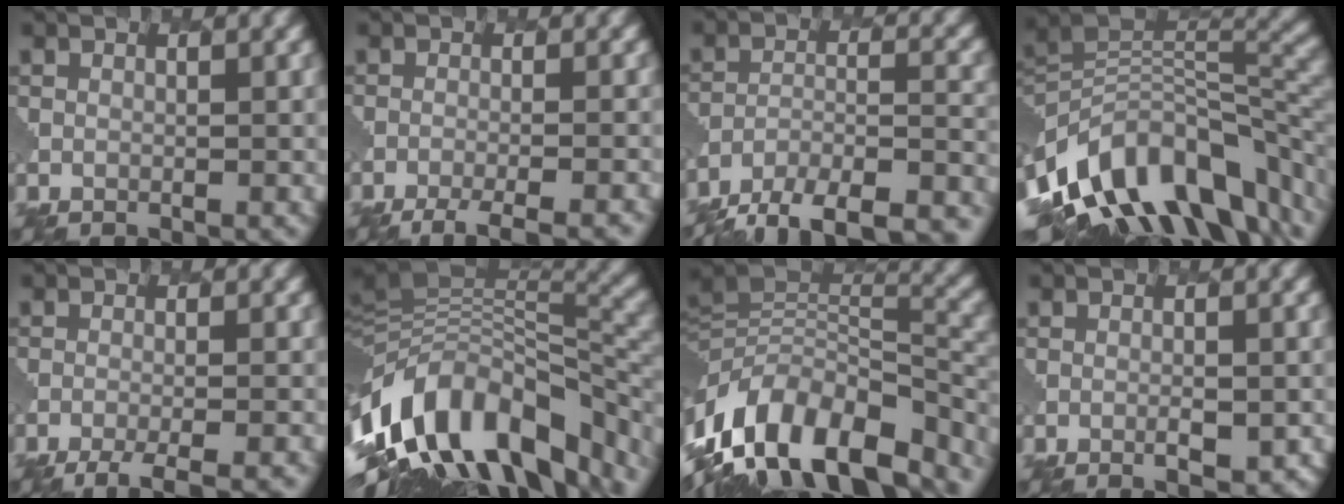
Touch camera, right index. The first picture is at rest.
{"total": 4.8, "force": [-4.0, 0.9, 2.6], "torque": [-0.033, -0.009, -0.066]}
{"total": 15.5, "force": [-14.0, 5.0, 4.5], "torque": [-0.055, 0.000, -0.181]}
{"total": 12.9, "force": [-6.2, 7.2, 8.8], "torque": [-0.156, 0.021, -0.118]}
{"total": 4.6, "force": [-3.5, 0.9, 2.8], "torque": [-0.034, -0.003, -0.060]}
{"total": 15.8, "force": [-5.5, 7.9, 12.5], "torque": [-0.215, 0.017, -0.102]}
{"total": 14.0, "force": [-7.4, 7.2, 9.4], "torque": [-0.181, 0.009, -0.128]}
{"total": 2.0, "force": [-0.7, 0.7, 1.7], "torque": [-0.029, 0.000, -0.008]}